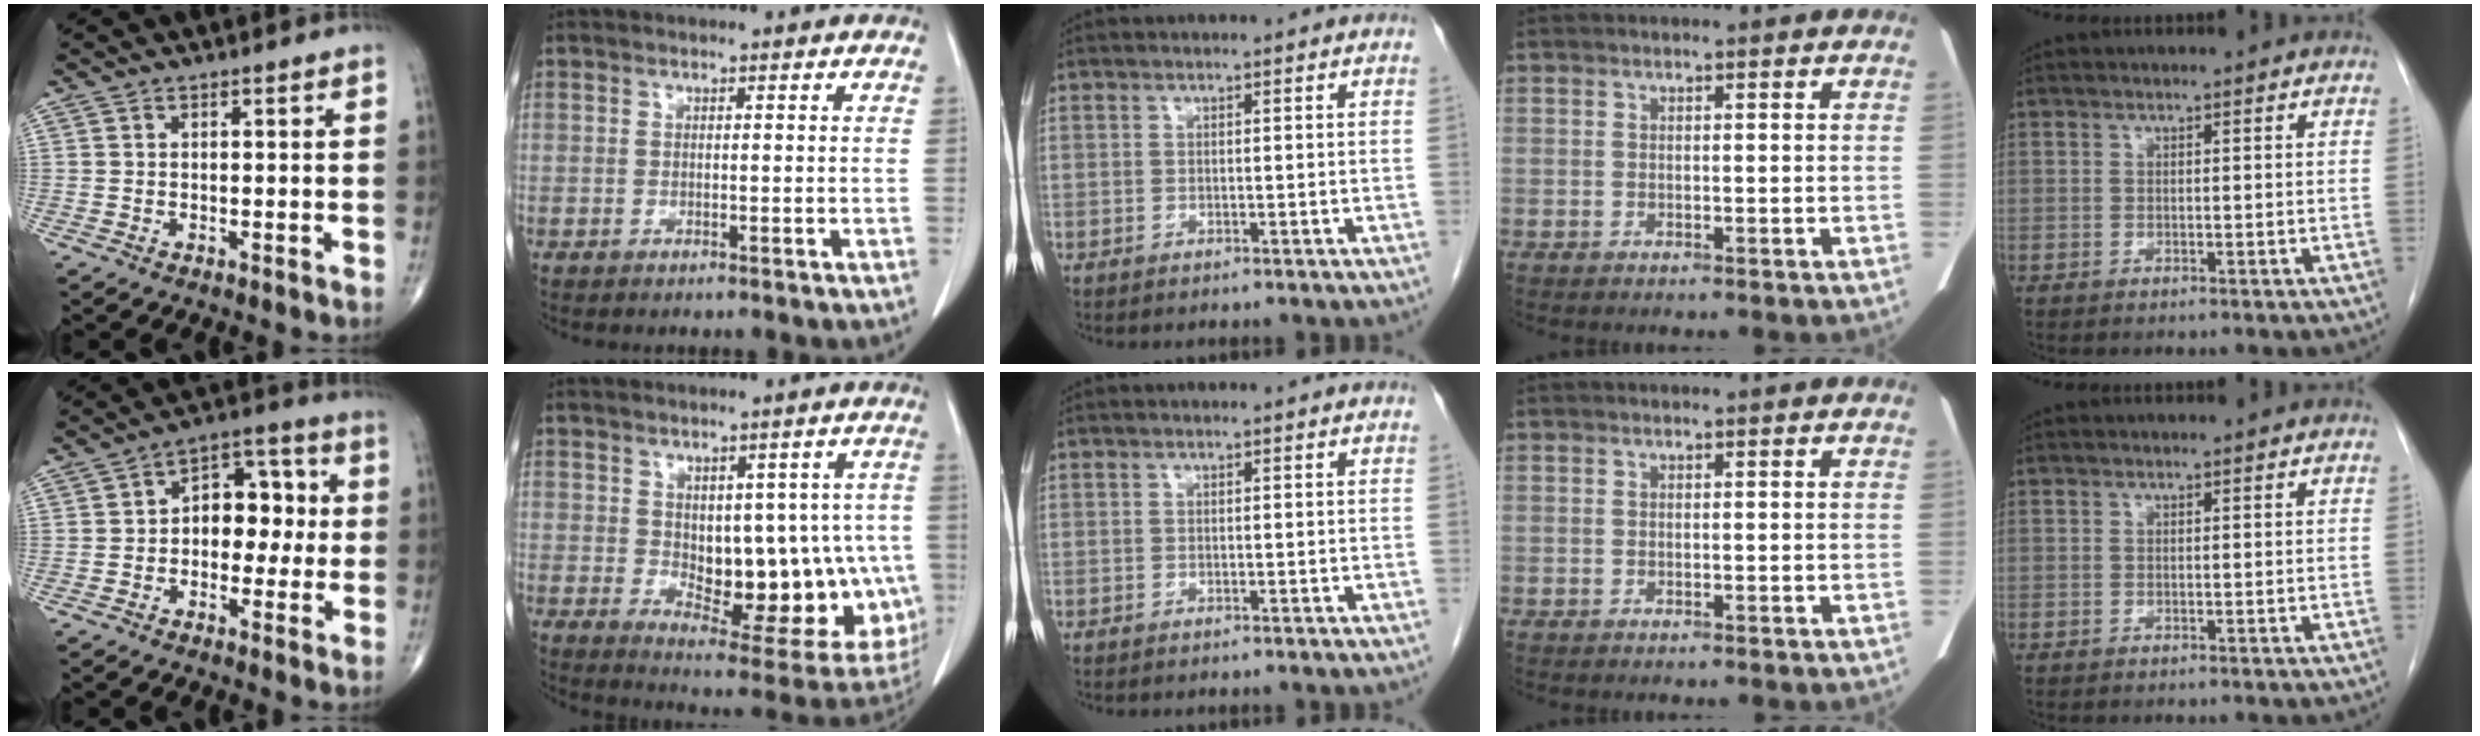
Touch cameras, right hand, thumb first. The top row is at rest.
{"thumb": {"total": 10.2, "force": [0.0, 6.9, 7.5], "torque": [-0.064, 0.035, -0.012]}, "index": {"total": 16.7, "force": [-1.3, 8.2, 14.5], "torque": [-0.155, 0.005, 0.011]}}